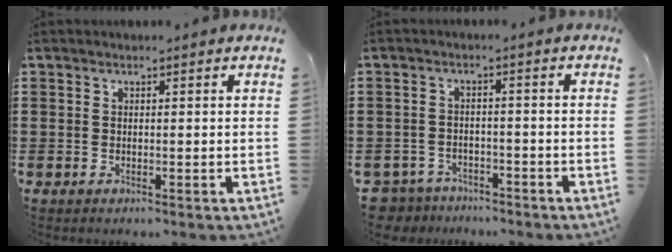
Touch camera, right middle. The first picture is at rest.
{"total": 3.4, "force": [-3.3, 0.8, 0.0], "torque": [-0.023, -0.006, -0.076]}